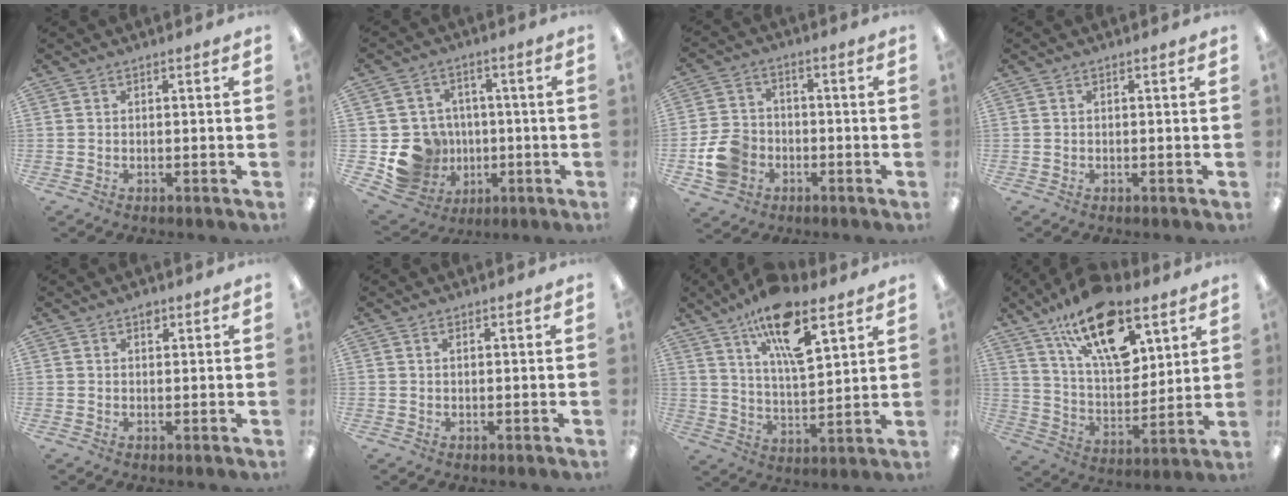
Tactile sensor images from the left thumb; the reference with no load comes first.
{"total": 12.5, "force": [-2.2, 11.9, 3.5], "torque": [-0.094, 0.019, -0.016]}
{"total": 9.1, "force": [-3.0, 7.6, 4.1], "torque": [-0.091, 0.024, -0.055]}
{"total": 0.0}
{"total": 1.7, "force": [1.1, 1.0, 0.9], "torque": [-0.003, -0.005, 0.016]}
{"total": 0.8, "force": [0.4, 0.4, 0.6], "torque": [-0.012, 0.003, 0.007]}
{"total": 16.6, "force": [10.4, 6.3, 11.4], "torque": [-0.191, -0.043, 0.174]}
{"total": 21.7, "force": [13.0, 10.3, 14.0], "torque": [-0.226, -0.060, 0.223]}